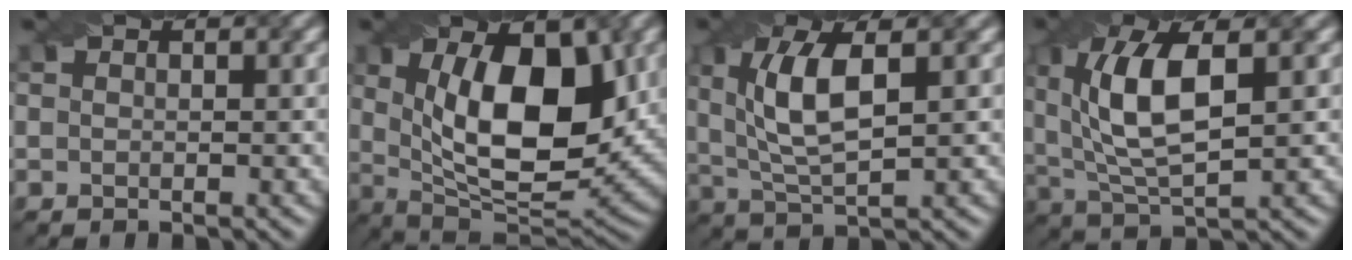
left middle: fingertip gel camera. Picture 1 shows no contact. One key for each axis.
{"total": 11.6, "fx": 1.5, "fy": 5.3, "fz": 10.2, "tx": -0.149, "ty": -0.001, "tz": 0.035}
{"total": 6.4, "fx": 1.2, "fy": 2.2, "fz": 5.8, "tx": -0.118, "ty": 0.008, "tz": 0.037}
{"total": 8.0, "fx": 1.5, "fy": 3.1, "fz": 7.2, "tx": -0.150, "ty": 0.007, "tz": 0.037}